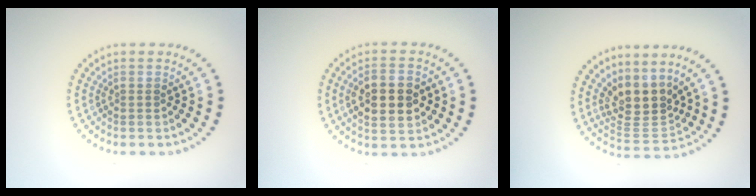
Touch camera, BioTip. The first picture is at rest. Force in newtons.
{"total": 5.1, "press": 5.1, "slide": 0.3}
{"total": 4.0, "press": 3.1, "slide": 2.5}